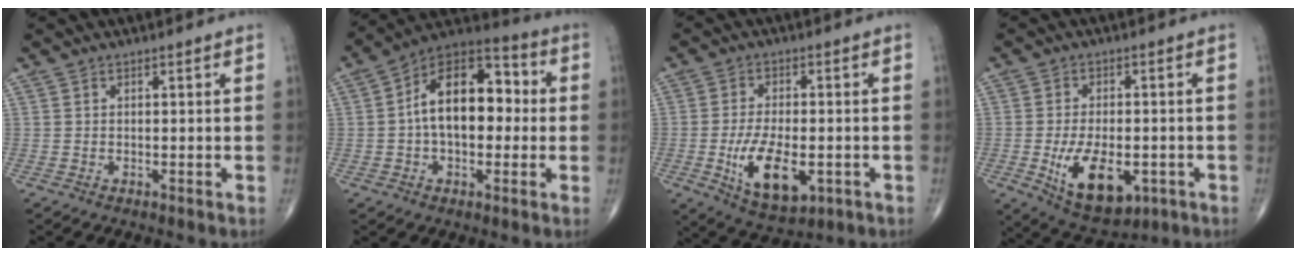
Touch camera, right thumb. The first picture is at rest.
{"total": 16.6, "force": [0.7, 9.8, 13.3], "torque": [-0.184, 0.043, -0.001]}
{"total": 11.9, "force": [-3.2, 5.8, 9.9], "torque": [-0.167, -0.005, -0.042]}
{"total": 12.9, "force": [-3.8, 6.9, 10.2], "torque": [-0.152, -0.001, -0.044]}